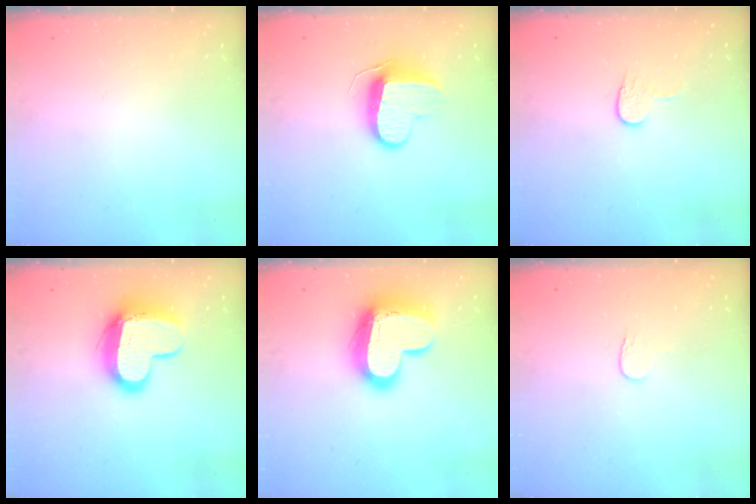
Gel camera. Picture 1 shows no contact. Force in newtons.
{"total": 9.6, "press": 9.6, "slide": 0.9}
{"total": 6.2, "press": 6.2, "slide": 0.5}
{"total": 12.8, "press": 12.7, "slide": 1.4}
{"total": 16.2, "press": 16.1, "slide": 1.3}
{"total": 3.9, "press": 3.8, "slide": 0.4}